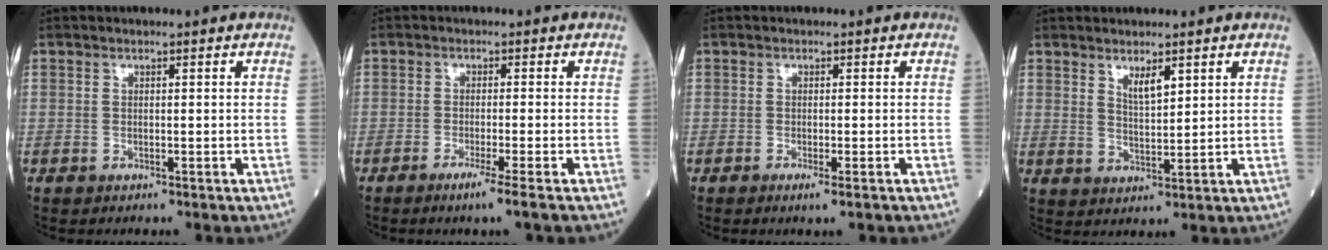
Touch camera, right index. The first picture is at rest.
{"total": 3.7, "force": [-2.4, -1.1, 2.6], "torque": [-0.043, -0.008, -0.044]}
{"total": 1.7, "force": [-1.1, -0.2, 1.3], "torque": [-0.020, -0.005, -0.018]}
{"total": 3.3, "force": [2.1, 0.7, 2.4], "torque": [-0.045, -0.006, 0.043]}